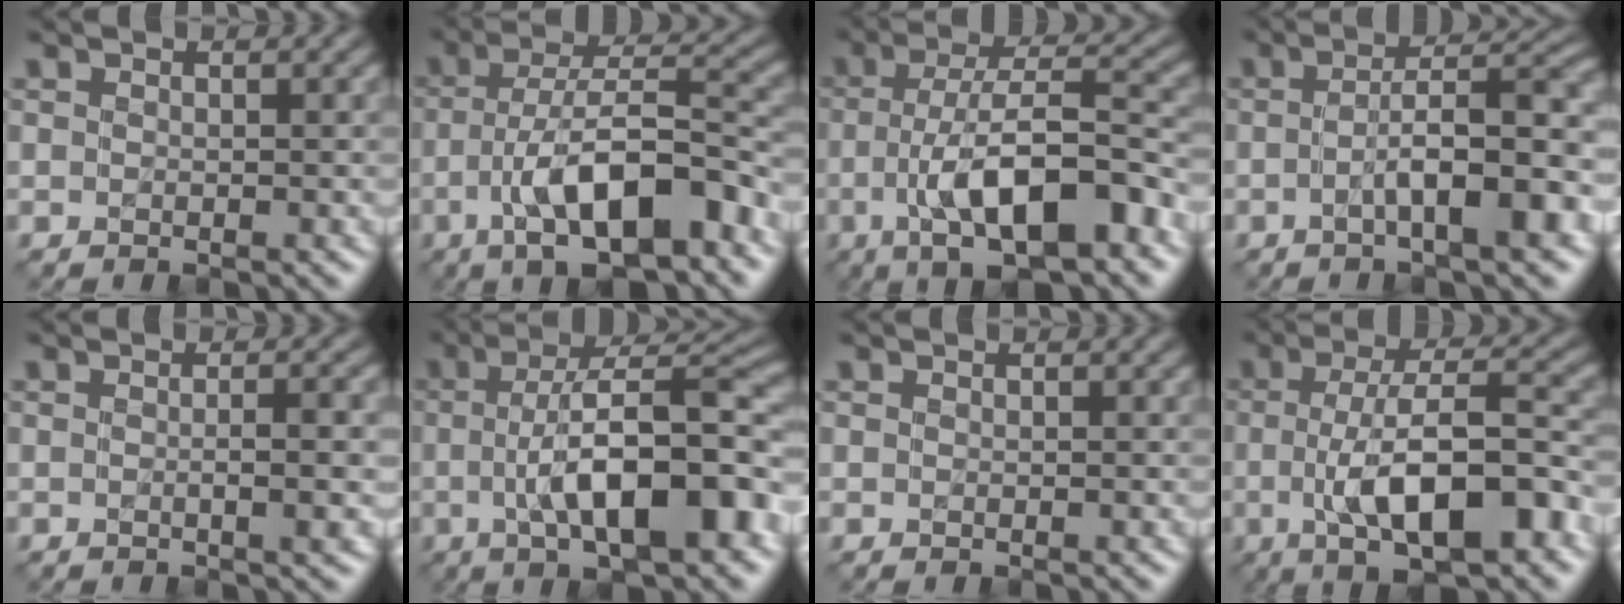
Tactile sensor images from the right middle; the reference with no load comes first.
{"total": 10.6, "force": [-4.5, 3.6, 8.9], "torque": [-0.142, 0.013, -0.075]}
{"total": 10.1, "force": [-3.5, 3.3, 8.9], "torque": [-0.141, 0.013, -0.060]}
{"total": 8.1, "force": [-1.5, 1.9, 7.7], "torque": [-0.103, 0.018, -0.032]}
{"total": 2.5, "force": [0.0, 0.6, 2.5], "torque": [-0.027, 0.003, 0.000]}
{"total": 11.3, "force": [-1.7, 3.5, 10.6], "torque": [-0.147, 0.011, -0.029]}
{"total": 0.0}
{"total": 9.5, "force": [-2.2, 3.1, 8.8], "torque": [-0.141, 0.007, -0.039]}